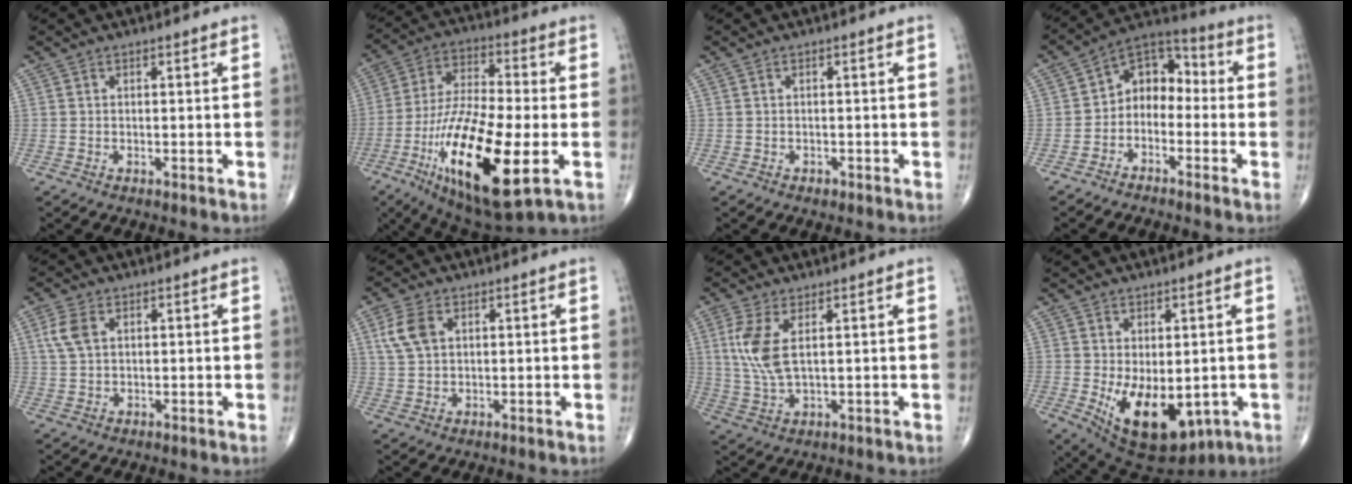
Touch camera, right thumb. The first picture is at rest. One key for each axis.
{"total": 23.9, "fx": -7.0, "fy": 7.3, "fz": 21.6, "tx": -0.434, "ty": -0.006, "tz": -0.113}
{"total": 0.6, "fx": -0.3, "fy": 0.4, "fz": 0.2, "tx": 0.001, "ty": 0.001, "tz": -0.005}
{"total": 9.0, "fx": -1.7, "fy": 6.7, "fz": 5.8, "tx": -0.058, "ty": 0.050, "tz": -0.050}
{"total": 4.6, "fx": 1.6, "fy": 2.8, "fz": 3.3, "tx": -0.078, "ty": 0.006, "tz": 0.034}
{"total": 6.1, "fx": 2.2, "fy": 3.9, "fz": 4.1, "tx": -0.086, "ty": 0.002, "tz": 0.045}
{"total": 7.8, "fx": 2.2, "fy": 3.1, "fz": 6.9, "tx": -0.164, "ty": -0.009, "tz": 0.051}
{"total": 13.5, "fx": -2.9, "fy": 7.5, "fz": 10.9, "tx": -0.160, "ty": -0.012, "tz": -0.017}